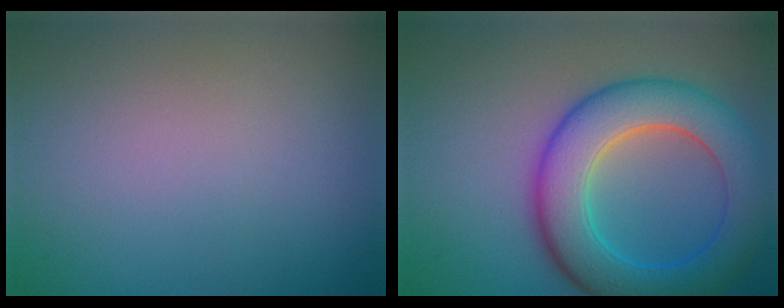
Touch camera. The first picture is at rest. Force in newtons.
{"total": 8.7, "press": 8.7, "slide": 0.4}